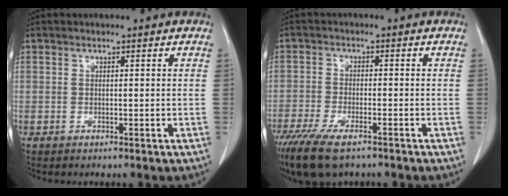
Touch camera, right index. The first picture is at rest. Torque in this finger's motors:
{"motor_torque": [0.99, -0.82, 0.46, 0.14]}